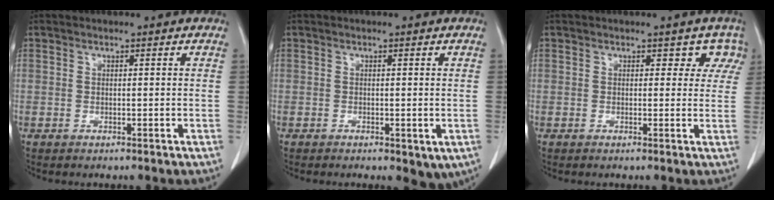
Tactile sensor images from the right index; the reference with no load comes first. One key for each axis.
{"total": 4.3, "fx": -1.8, "fy": 2.0, "fz": 3.4, "tx": -0.034, "ty": -0.008, "tz": -0.019}
{"total": 3.1, "fx": 1.9, "fy": 2.3, "fz": 1.0, "tx": 0.017, "ty": 0.000, "tz": 0.003}